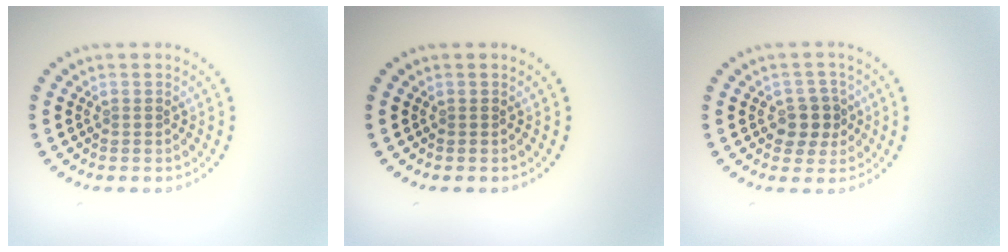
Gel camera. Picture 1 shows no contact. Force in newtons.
{"total": 0.0}
{"total": 2.9, "press": 2.7, "slide": 1.1}